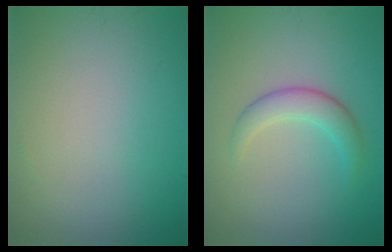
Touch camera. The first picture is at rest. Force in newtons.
{"total": 2.8, "press": 2.8, "slide": 0.1}